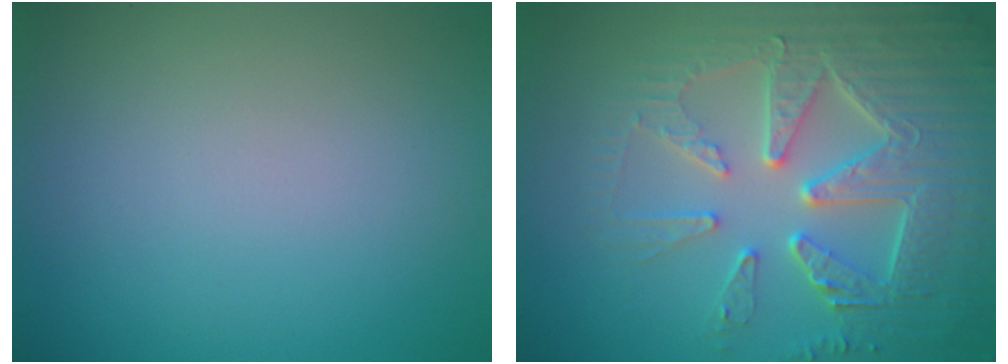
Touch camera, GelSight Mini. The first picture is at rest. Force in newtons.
{"total": 7.5, "press": 6.1, "slide": 4.3}